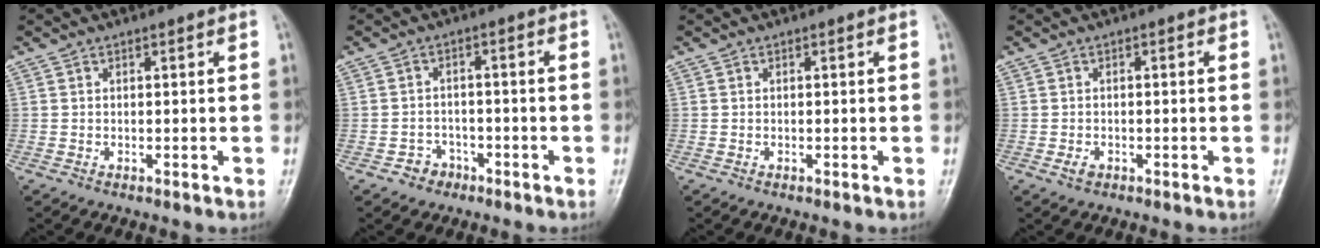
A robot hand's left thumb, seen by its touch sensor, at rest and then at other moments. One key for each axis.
{"total": 3.4, "fx": -2.1, "fy": 2.7, "fz": 0.4, "tx": 0.012, "ty": 0.020, "tz": -0.036}
{"total": 0.0}
{"total": 1.6, "fx": -0.8, "fy": 1.2, "fz": 0.8, "tx": -0.011, "ty": 0.002, "tz": -0.016}